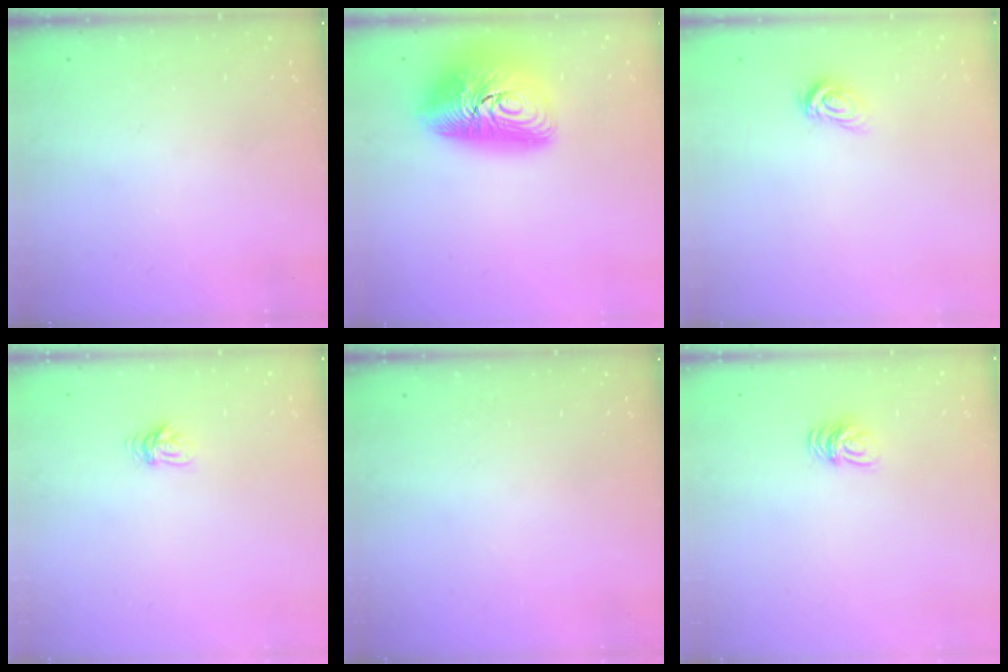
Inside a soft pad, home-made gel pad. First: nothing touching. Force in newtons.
{"total": 20.4, "press": 20.4, "slide": 1.6}
{"total": 3.7, "press": 3.7, "slide": 0.4}
{"total": 4.3, "press": 4.3, "slide": 0.5}
{"total": 0.0}
{"total": 5.4, "press": 5.4, "slide": 0.4}